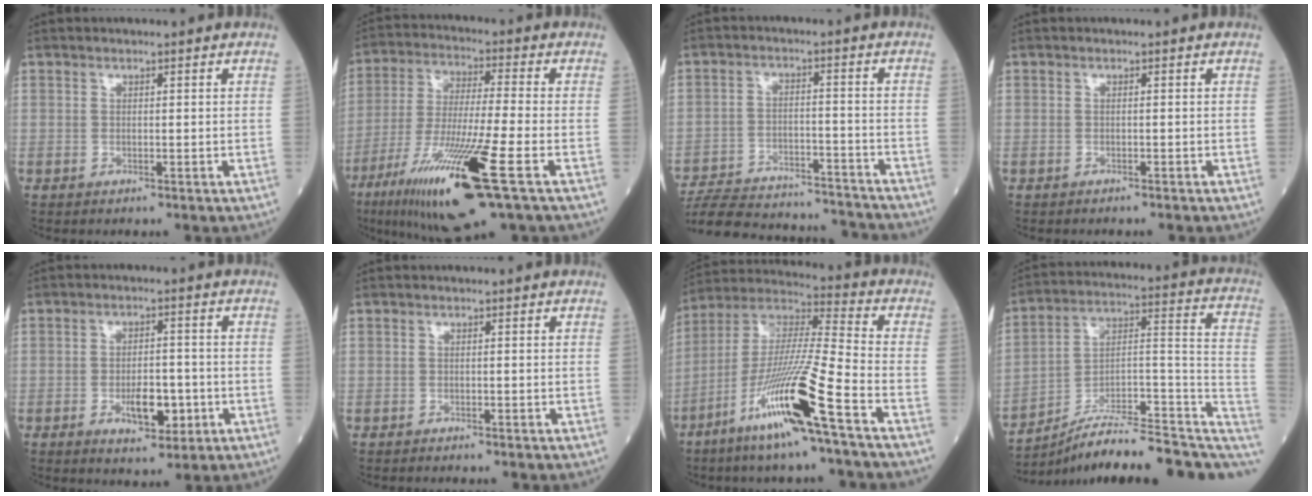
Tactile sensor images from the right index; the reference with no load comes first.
{"total": 18.0, "force": [-8.6, 0.8, 15.8], "torque": [-0.309, -0.044, -0.154]}
{"total": 21.1, "force": [-20.0, 3.3, 5.9], "torque": [-0.127, -0.008, -0.287]}
{"total": 1.2, "force": [-1.1, 0.1, 0.4], "torque": [-0.007, -0.001, -0.015]}
{"total": 6.0, "force": [-2.0, 2.5, 5.0], "torque": [-0.079, -0.001, -0.024]}
{"total": 1.6, "force": [-1.5, 0.1, 0.6], "torque": [-0.010, -0.002, -0.017]}
{"total": 16.9, "force": [-8.5, -0.7, 14.6], "torque": [-0.302, -0.028, -0.165]}
{"total": 18.8, "force": [-15.4, 3.6, 10.2], "torque": [-0.107, 0.058, -0.235]}